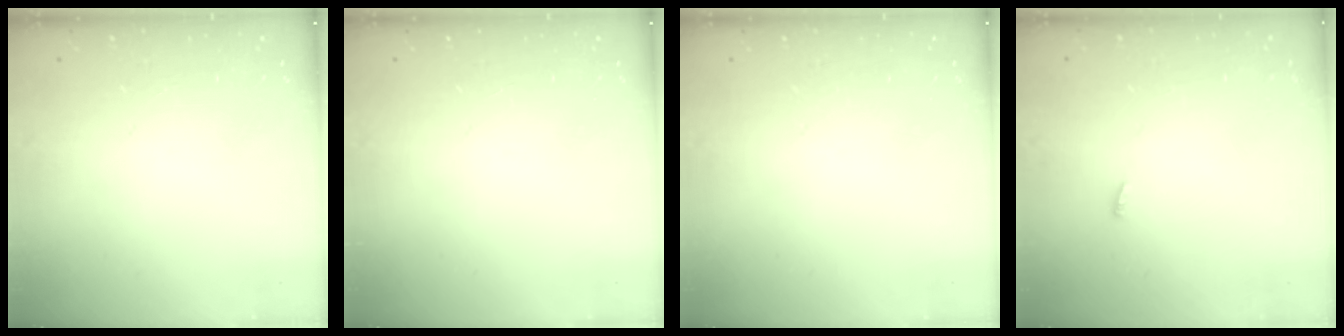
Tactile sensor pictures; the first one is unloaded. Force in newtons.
{"total": 0.0}
{"total": 0.0}
{"total": 2.3, "press": 2.1, "slide": 0.8}